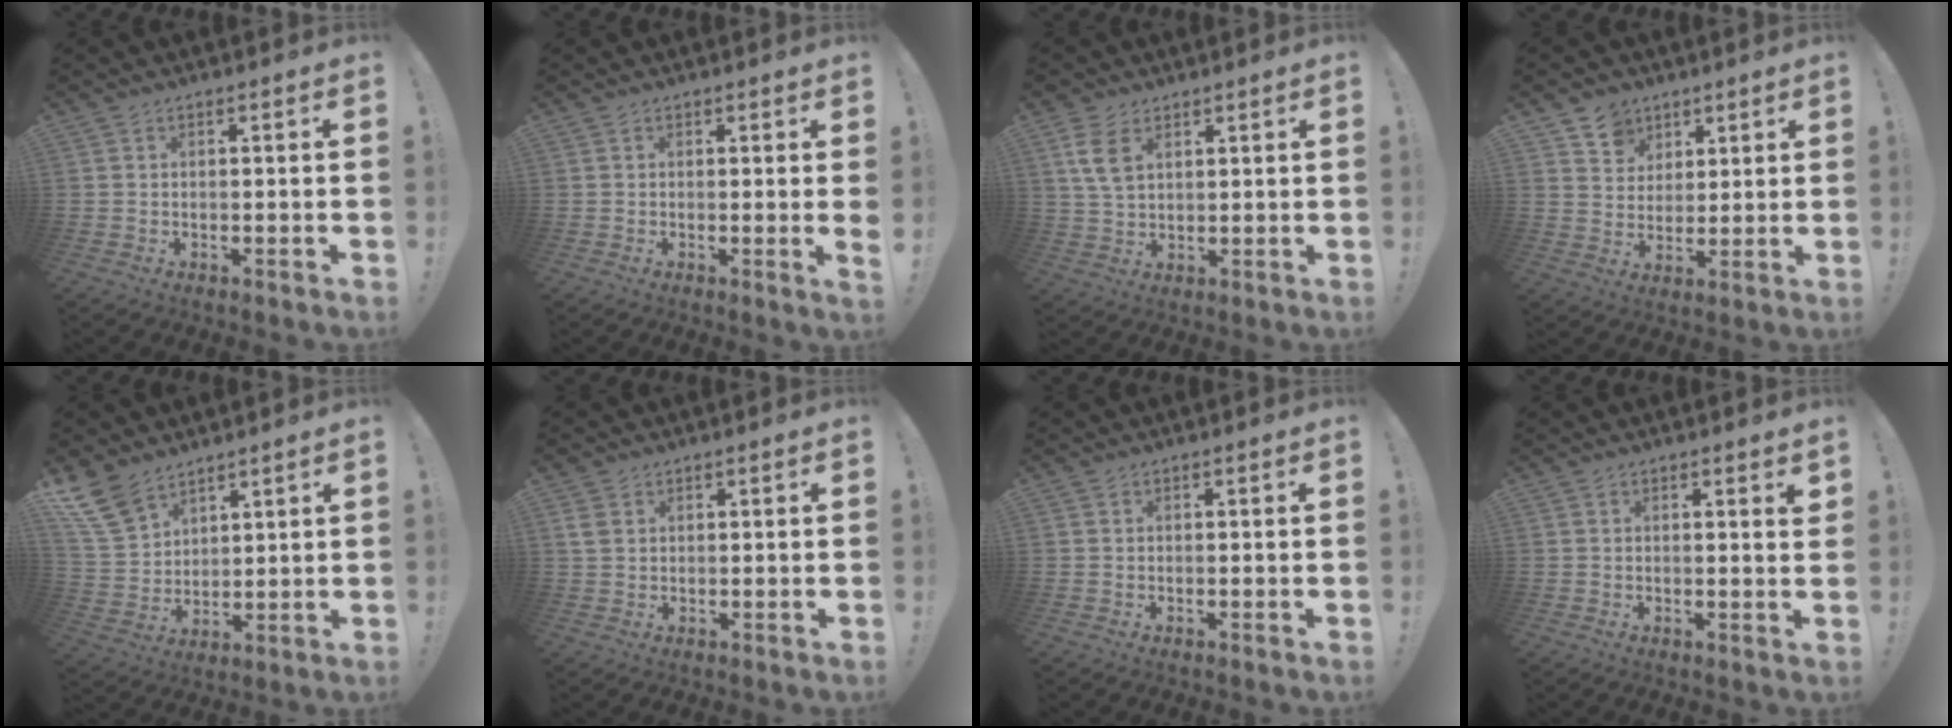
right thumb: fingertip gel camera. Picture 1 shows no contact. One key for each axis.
{"total": 1.3, "fx": 0.7, "fy": -0.3, "fz": 1.0, "tx": -0.010, "ty": -0.006, "tz": 0.009}
{"total": 8.5, "fx": 3.9, "fy": 5.3, "fz": 5.4, "tx": -0.103, "ty": -0.005, "tz": 0.077}
{"total": 7.5, "fx": 4.5, "fy": 5.9, "fz": 0.5, "tx": -0.013, "ty": -0.037, "tz": 0.089}
{"total": 12.3, "fx": 9.1, "fy": 6.8, "fz": 4.8, "tx": -0.103, "ty": -0.048, "tz": 0.181}
{"total": 3.1, "fx": 1.3, "fy": 2.2, "fz": 1.8, "tx": -0.034, "ty": 0.003, "tz": 0.027}
{"total": 0.0}
{"total": 1.5, "fx": 1.1, "fy": -0.2, "fz": 1.0, "tx": -0.003, "ty": -0.009, "tz": 0.015}